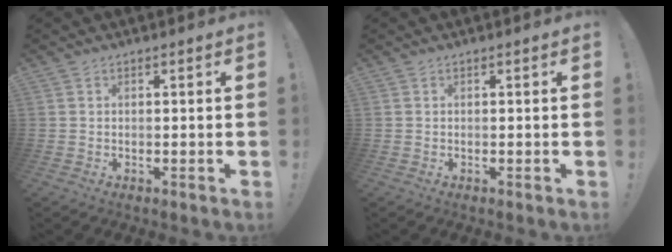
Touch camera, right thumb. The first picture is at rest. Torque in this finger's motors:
{"motor_torque": [-0.13, 0.05, 0.12, -0.05, -0.01]}